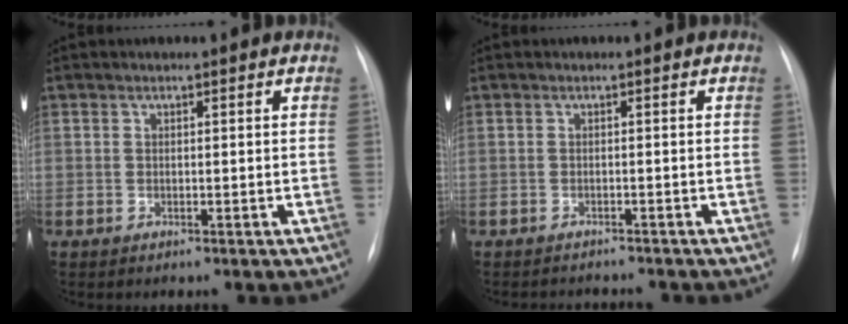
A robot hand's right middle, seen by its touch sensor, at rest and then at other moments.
{"total": 4.4, "force": [-4.3, 0.8, 0.6], "torque": [-0.002, -0.004, -0.055]}